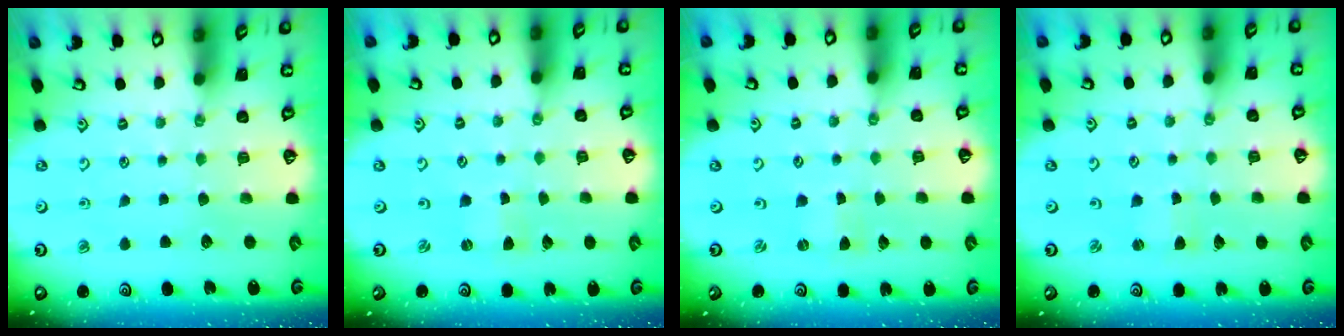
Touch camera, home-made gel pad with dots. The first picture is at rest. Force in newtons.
{"total": 0.8, "press": 0.7, "slide": 0.2}
{"total": 0.0}
{"total": 2.0, "press": 2.0, "slide": 0.4}